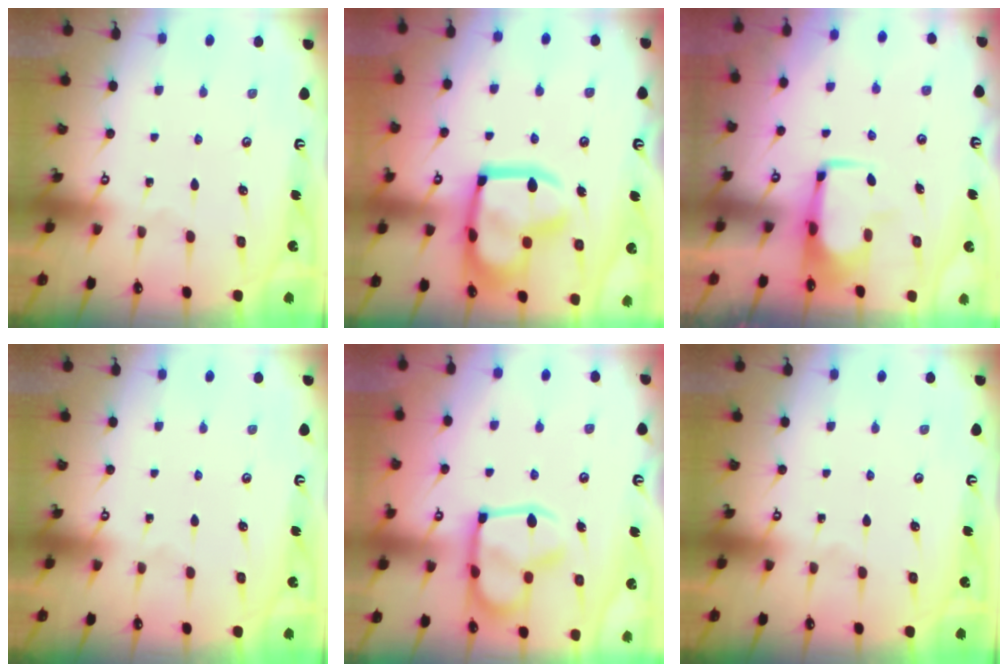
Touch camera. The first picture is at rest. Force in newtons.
{"total": 21.2, "press": 21.1, "slide": 2.3}
{"total": 1.5, "press": 1.5, "slide": 0.5}
{"total": 0.0}
{"total": 10.5, "press": 10.4, "slide": 1.6}
{"total": 0.0}